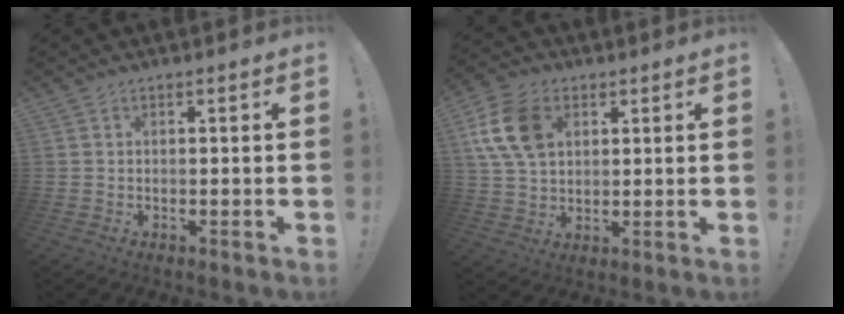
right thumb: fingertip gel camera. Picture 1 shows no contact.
{"total": 14.5, "force": [4.6, 10.2, 9.2], "torque": [-0.172, -0.002, 0.092]}